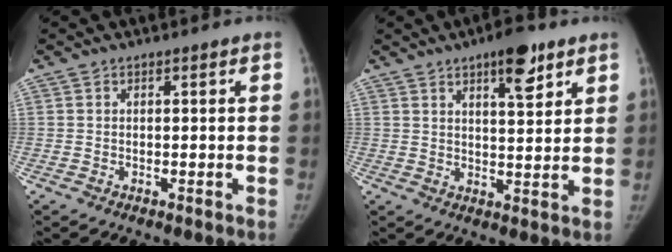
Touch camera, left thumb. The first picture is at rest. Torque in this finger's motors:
{"motor_torque": [1.55, 0.86, 0.83, -0.39, 0.24]}